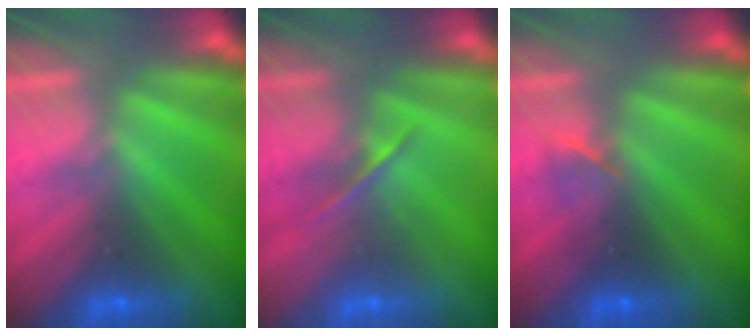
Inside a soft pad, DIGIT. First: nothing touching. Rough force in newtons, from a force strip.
{"total": 1.4}
{"total": 2.2}